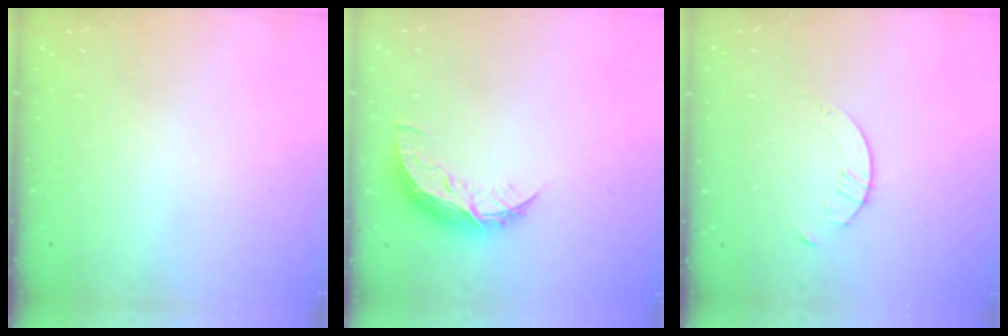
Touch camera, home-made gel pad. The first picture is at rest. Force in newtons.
{"total": 8.7, "press": 8.7, "slide": 0.4}
{"total": 1.6, "press": 1.6, "slide": 0.2}